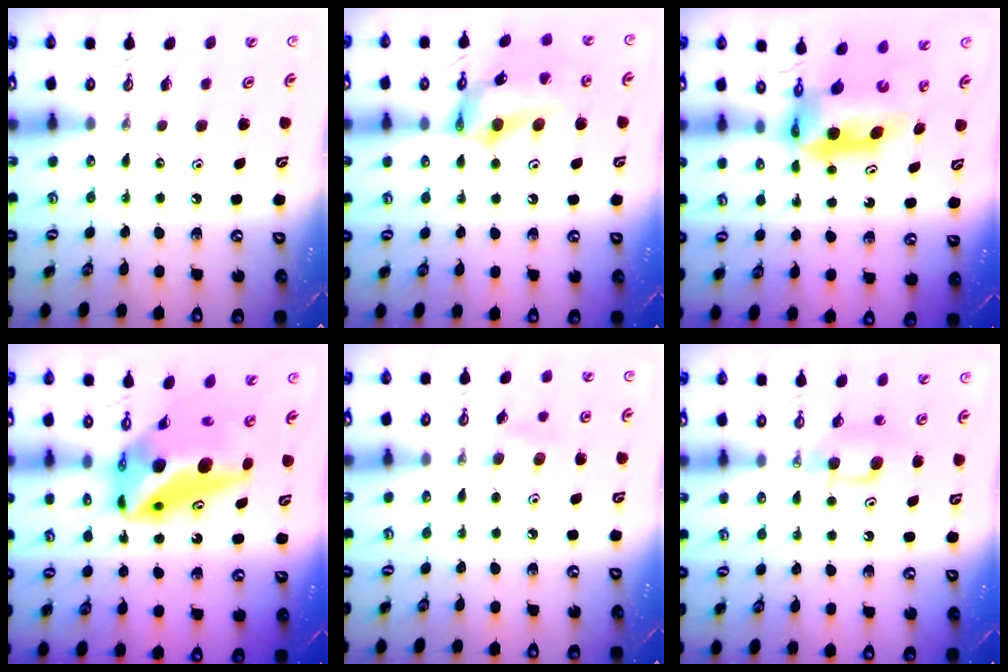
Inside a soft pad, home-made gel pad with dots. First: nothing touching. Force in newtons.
{"total": 14.8, "press": 14.7, "slide": 1.7}
{"total": 8.3, "press": 8.2, "slide": 0.9}
{"total": 12.5, "press": 12.2, "slide": 2.8}
{"total": 7.9, "press": 7.0, "slide": 3.6}
{"total": 5.2, "press": 5.2, "slide": 0.2}